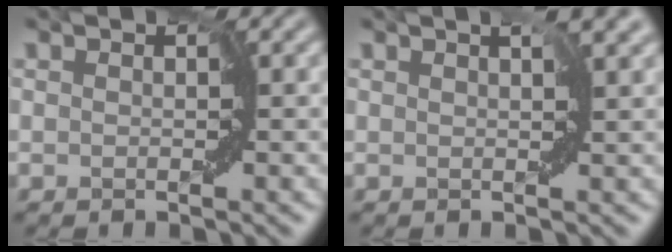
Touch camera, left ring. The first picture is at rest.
{"total": 2.7, "force": [1.3, 0.8, 2.2], "torque": [-0.033, 0.005, 0.022]}